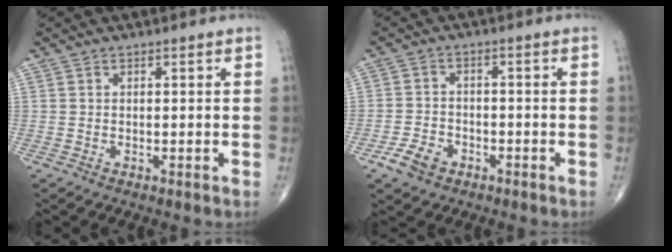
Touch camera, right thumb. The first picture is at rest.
{"total": 4.7, "force": [-2.8, 3.2, 2.1], "torque": [-0.033, 0.016, -0.047]}